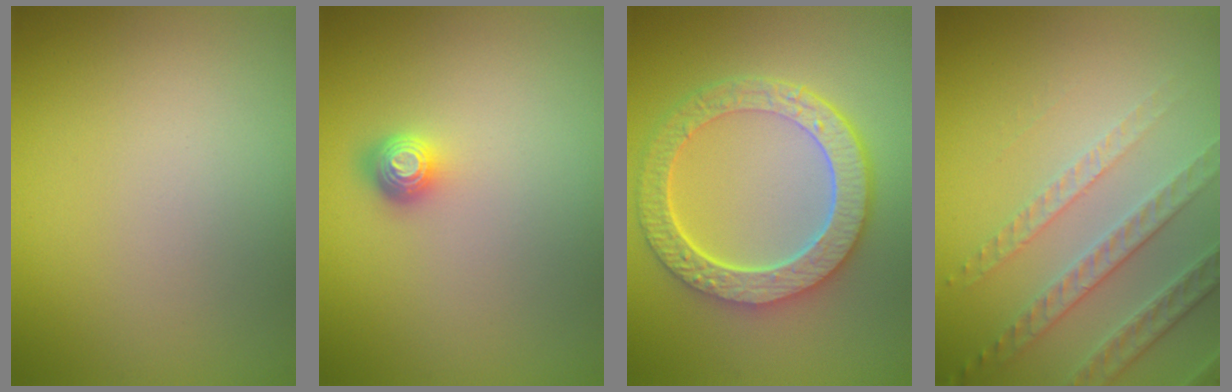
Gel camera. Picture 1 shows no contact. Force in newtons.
{"total": 1.7, "press": 1.3, "slide": 1.1}
{"total": 6.8, "press": 5.3, "slide": 4.3}
{"total": 4.4, "press": 3.3, "slide": 2.9}